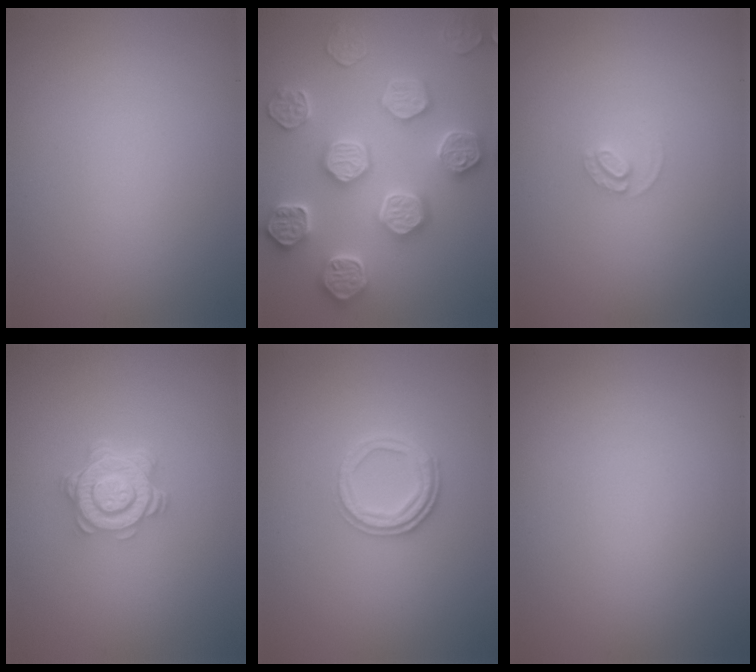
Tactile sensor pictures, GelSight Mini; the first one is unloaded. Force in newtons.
{"total": 6.3, "press": 5.9, "slide": 2.1}
{"total": 1.2, "press": 1.2, "slide": 0.0}
{"total": 4.7, "press": 3.5, "slide": 3.1}
{"total": 2.5, "press": 2.4, "slide": 0.8}
{"total": 0.0}